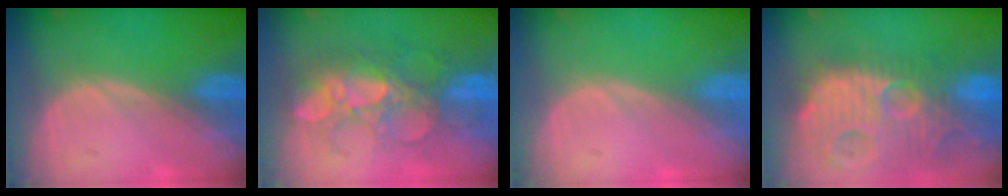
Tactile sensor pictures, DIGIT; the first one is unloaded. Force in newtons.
{"total": 8.8, "press": 8.7, "slide": 1.6}
{"total": 0.0}
{"total": 14.8, "press": 12.6, "slide": 7.6}